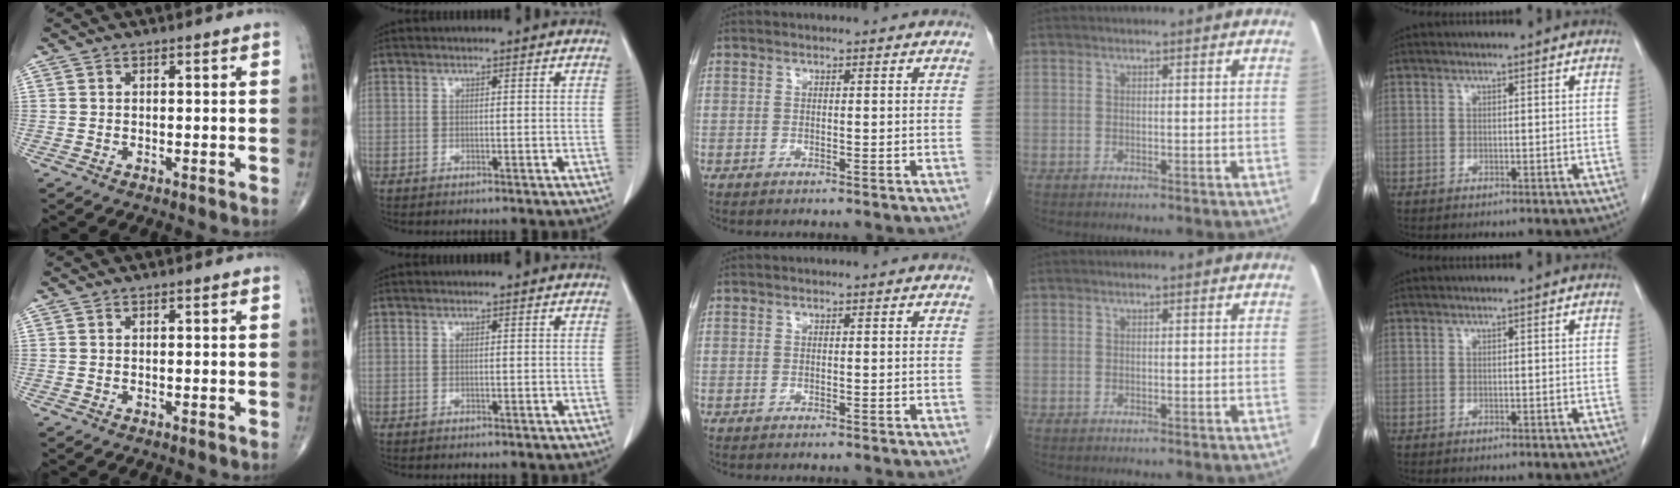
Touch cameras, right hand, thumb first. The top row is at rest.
{}